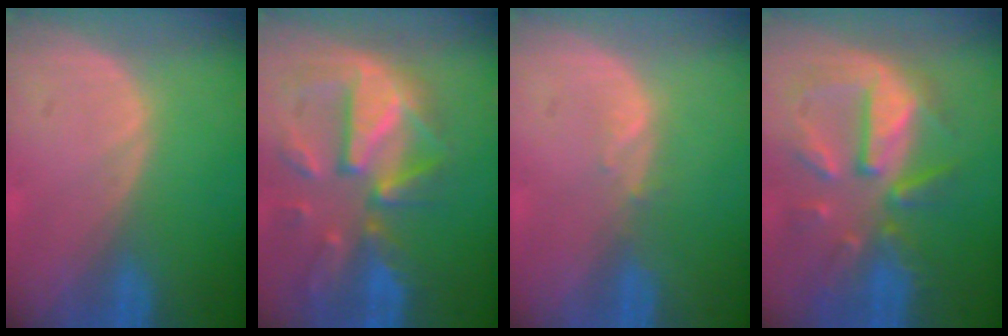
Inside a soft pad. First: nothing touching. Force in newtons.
{"total": 12.2, "press": 10.6, "slide": 5.9}
{"total": 1.1, "press": 1.0, "slide": 0.4}
{"total": 10.2, "press": 9.3, "slide": 4.2}